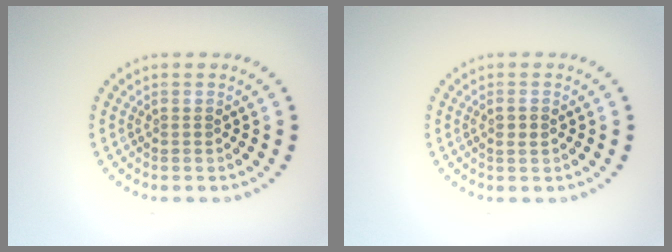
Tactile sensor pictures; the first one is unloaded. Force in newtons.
{"total": 1.1, "press": 1.0, "slide": 0.4}